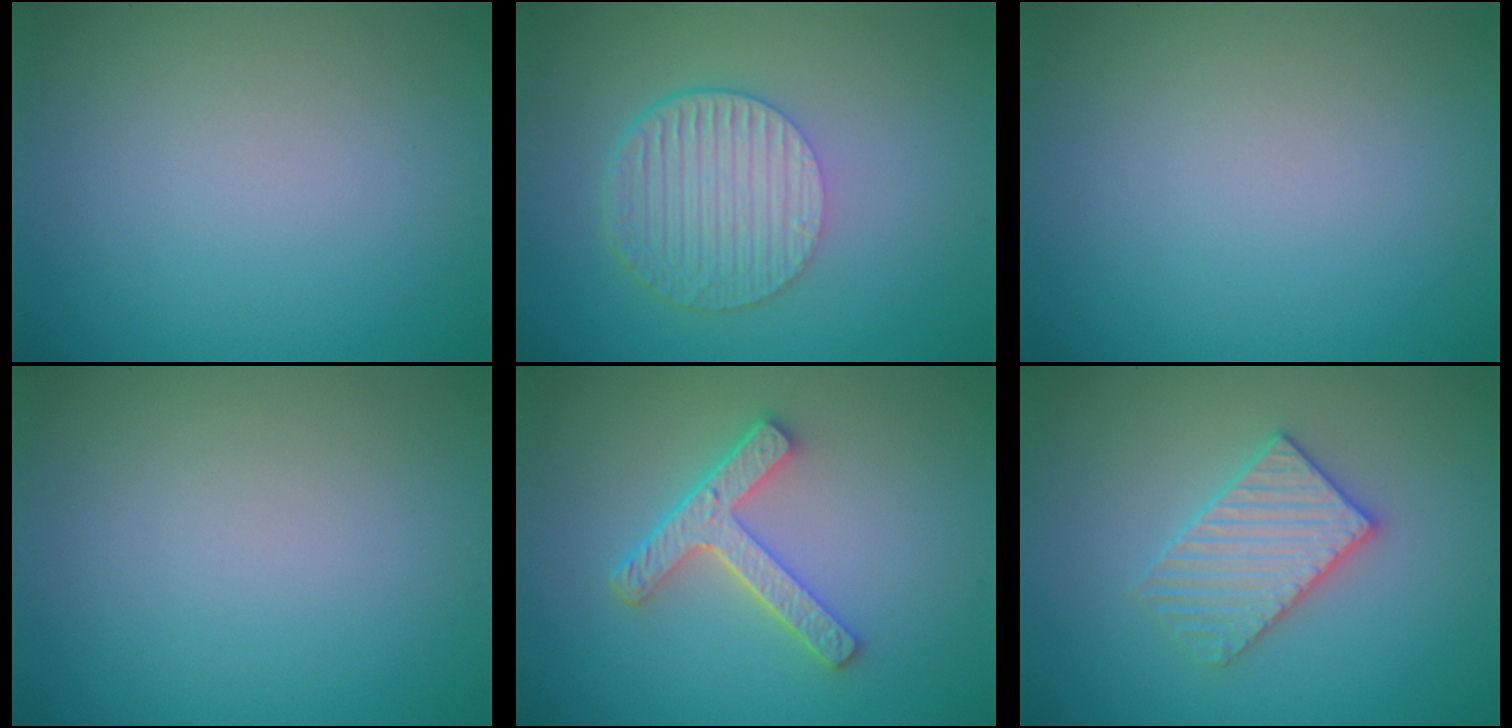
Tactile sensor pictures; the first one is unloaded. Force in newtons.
{"total": 6.1, "press": 4.1, "slide": 4.5}
{"total": 0.0}
{"total": 0.0}
{"total": 4.4, "press": 3.3, "slide": 2.9}
{"total": 3.1, "press": 3.1, "slide": 0.4}